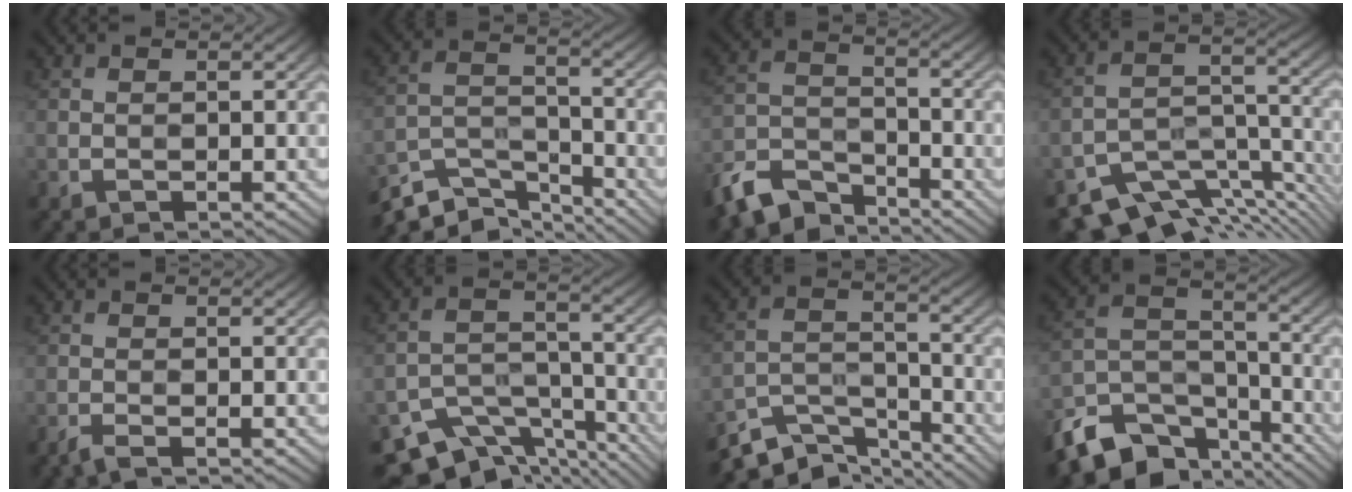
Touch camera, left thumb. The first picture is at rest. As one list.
[{"total": 8.2, "force": [-6.8, 2.7, 3.7], "torque": [-0.078, -0.010, -0.136]}, {"total": 8.1, "force": [-6.5, 3.5, 3.3], "torque": [-0.071, -0.010, -0.143]}, {"total": 10.0, "force": [-7.8, 4.1, 4.8], "torque": [-0.082, -0.017, -0.129]}, {"total": 1.3, "force": [-0.9, 0.0, 0.9], "torque": [-0.019, 0.000, -0.026]}, {"total": 10.2, "force": [-8.1, 4.8, 4.0], "torque": [-0.071, -0.014, -0.126]}, {"total": 8.0, "force": [-6.5, 3.0, 3.6], "torque": [-0.072, -0.009, -0.129]}, {"total": 11.8, "force": [-8.7, 6.0, 5.2], "torque": [-0.108, -0.013, -0.165]}]